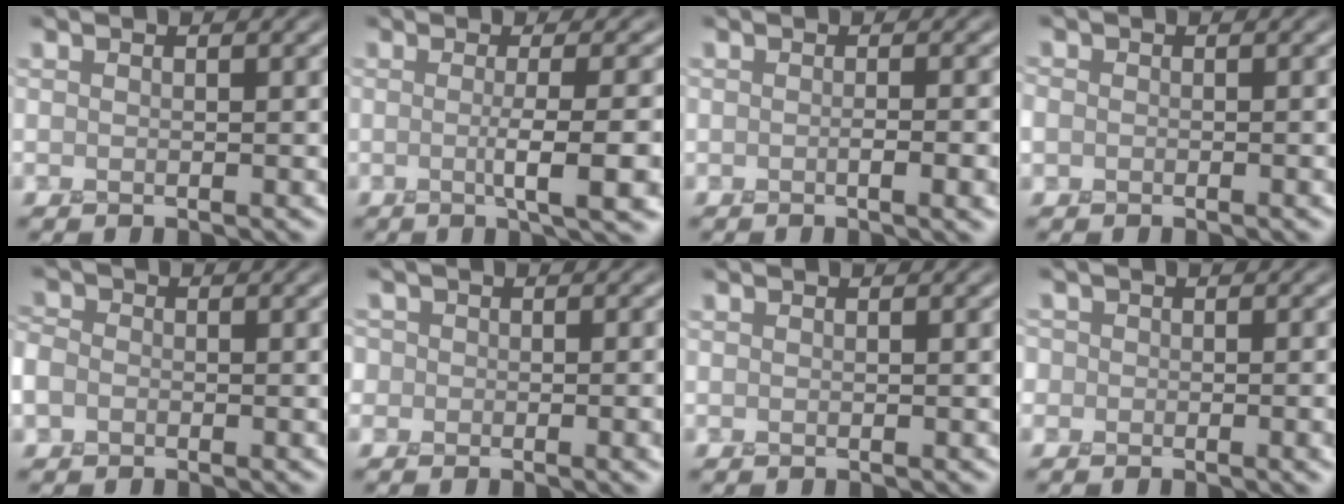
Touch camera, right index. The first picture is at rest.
{"total": 5.6, "force": [-0.9, 1.2, 5.4], "torque": [-0.076, -0.005, -0.013]}
{"total": 2.7, "force": [-0.7, 0.8, 2.4], "torque": [-0.024, -0.002, -0.007]}
{"total": 1.6, "force": [-0.5, 1.4, 0.6], "torque": [0.007, 0.000, -0.007]}
{"total": 2.1, "force": [-0.5, 1.9, 0.6], "torque": [-0.011, 0.005, -0.016]}
{"total": 3.8, "force": [-0.5, 3.1, 2.1], "torque": [0.011, 0.008, -0.022]}
{"total": 0.0}
{"total": 3.4, "force": [-0.8, 2.7, 2.0], "torque": [0.014, 0.005, -0.018]}